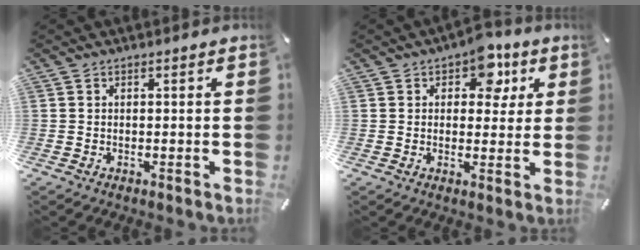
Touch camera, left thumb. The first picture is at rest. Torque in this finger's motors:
{"motor_torque": [1.21, 1.41, 0.41, -0.73, 0.13]}